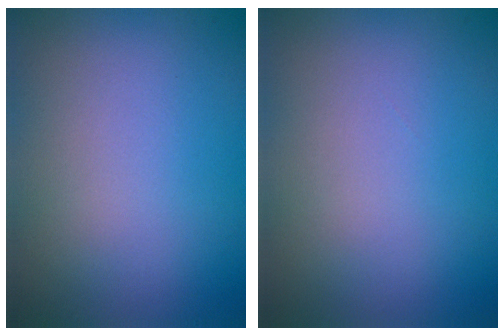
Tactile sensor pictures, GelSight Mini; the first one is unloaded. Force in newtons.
{"total": 0.0}